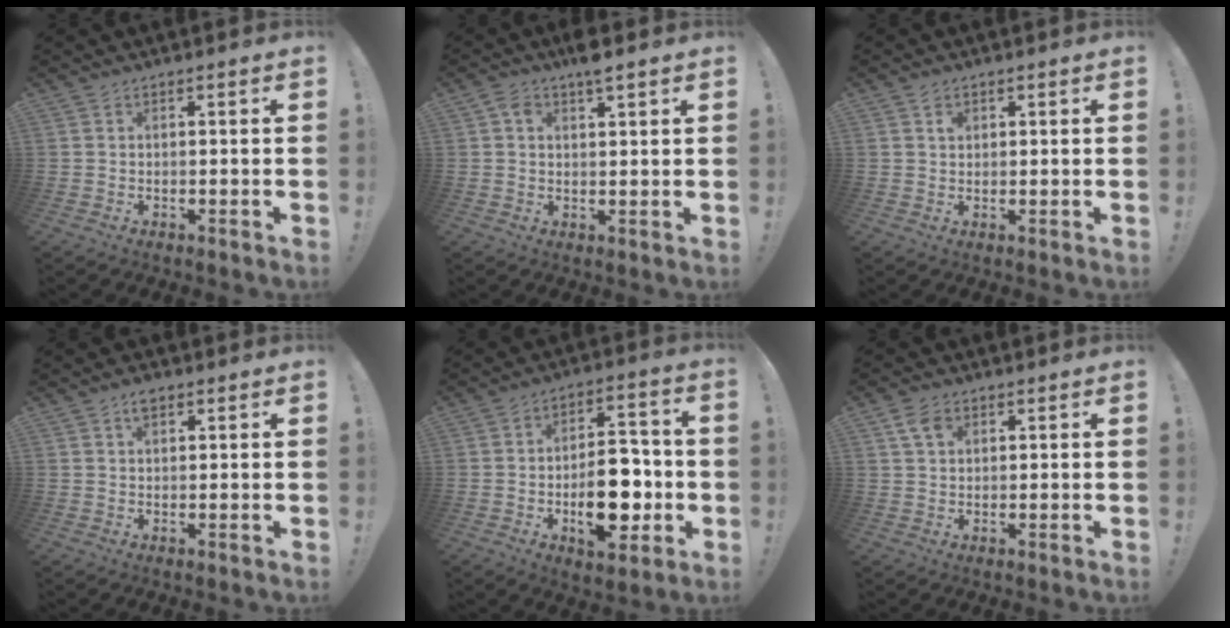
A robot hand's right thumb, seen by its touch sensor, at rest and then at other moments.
{"total": 4.6, "force": [2.8, 1.5, 3.2], "torque": [-0.054, -0.011, 0.047]}
{"total": 1.6, "force": [0.8, 1.3, 0.5], "torque": [0.010, -0.007, 0.012]}
{"total": 2.7, "force": [1.5, 1.5, 1.7], "torque": [-0.029, 0.000, 0.026]}
{"total": 16.3, "force": [-4.2, 8.9, 13.0], "torque": [-0.195, 0.018, -0.062]}
{"total": 4.7, "force": [2.2, 3.2, 2.6], "torque": [-0.044, 0.000, 0.042]}